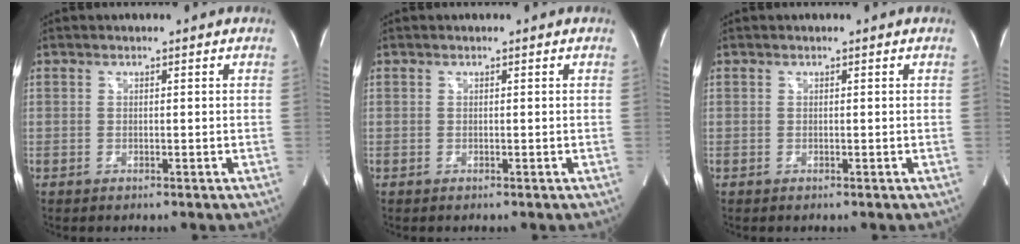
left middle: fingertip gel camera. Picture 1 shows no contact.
{"total": 0.0}
{"total": 0.0}